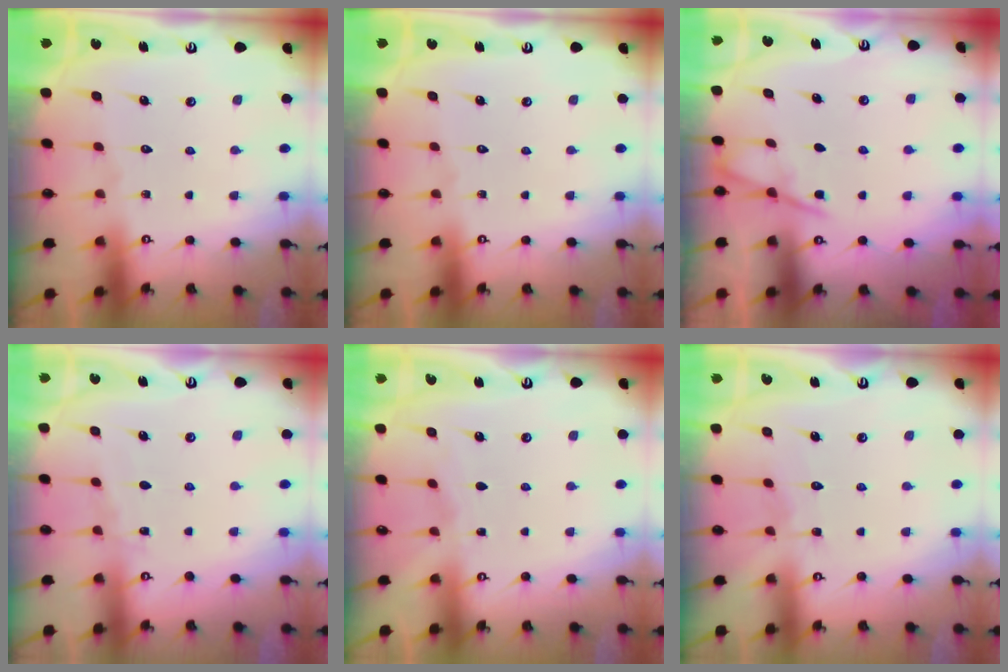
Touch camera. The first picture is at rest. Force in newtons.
{"total": 0.0}
{"total": 4.9, "press": 4.9, "slide": 0.4}
{"total": 2.8, "press": 2.8, "slide": 0.4}
{"total": 2.8, "press": 2.7, "slide": 0.4}
{"total": 3.9, "press": 3.9, "slide": 0.4}